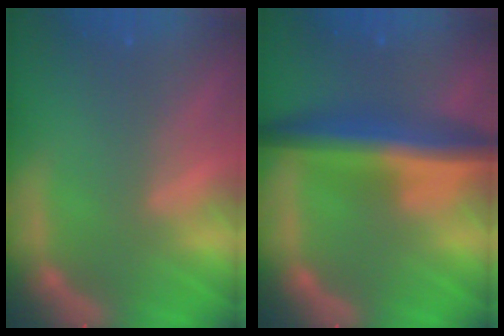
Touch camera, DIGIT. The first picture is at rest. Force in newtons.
{"total": 8.0}